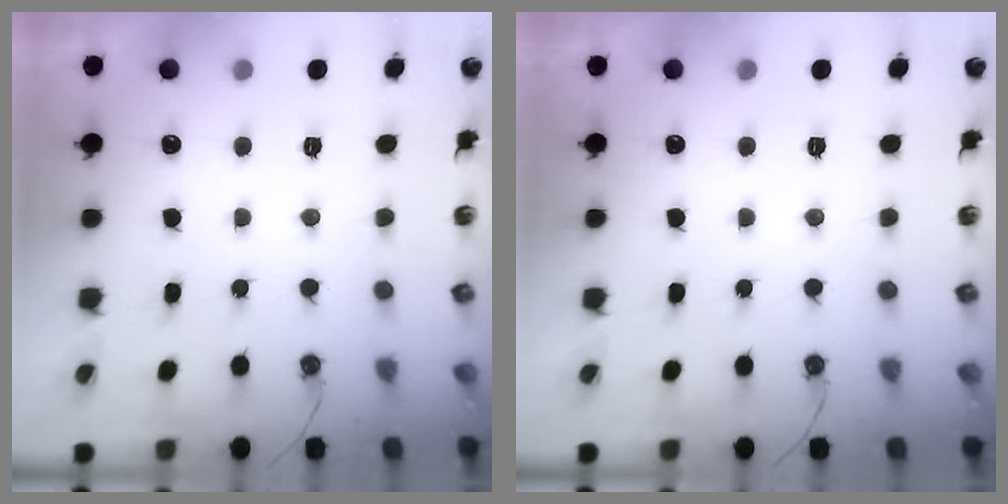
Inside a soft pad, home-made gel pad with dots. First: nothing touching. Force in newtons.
{"total": 0.0}